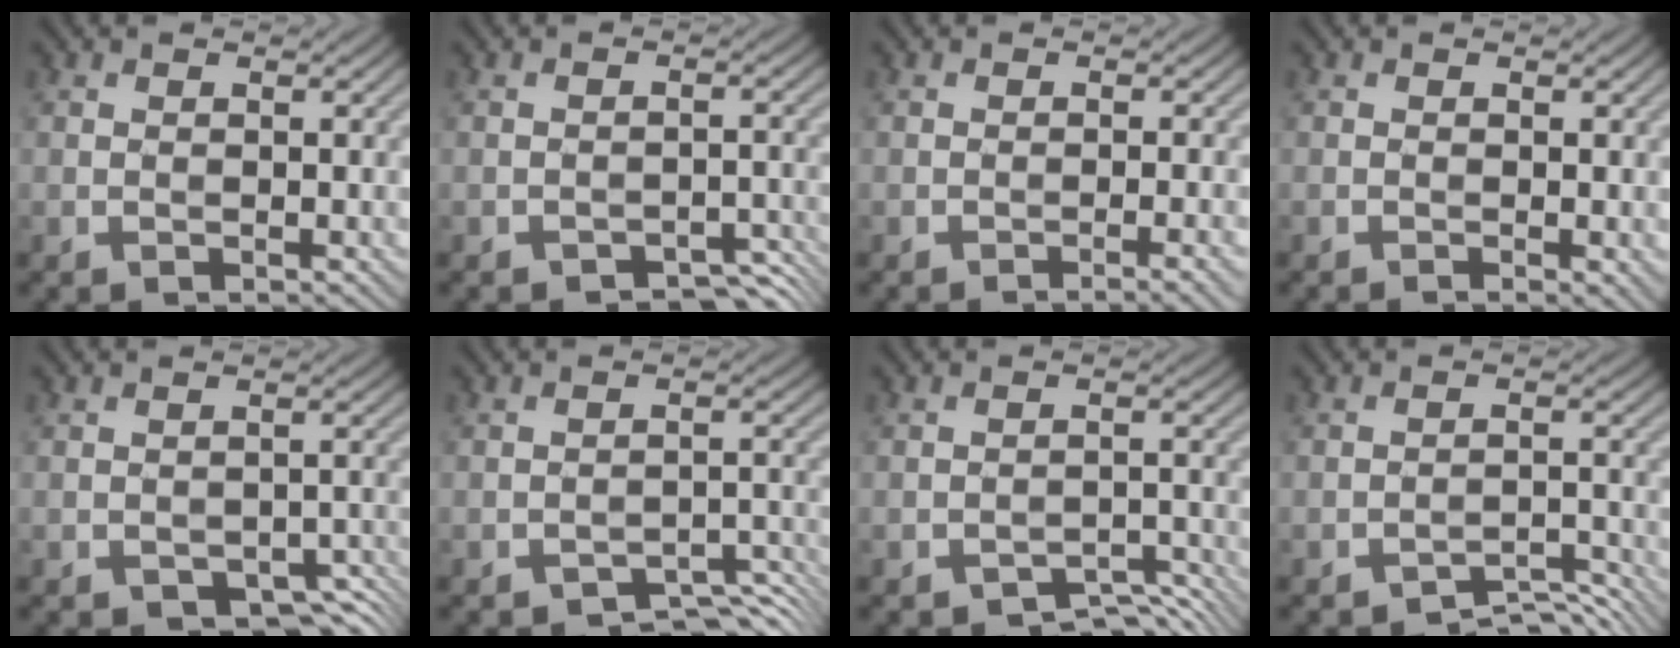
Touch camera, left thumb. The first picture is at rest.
{"total": 2.5, "force": [-2.4, 0.5, 0.6], "torque": [-0.009, 0.006, -0.033]}
{"total": 1.4, "force": [-1.0, -0.4, 0.9], "torque": [-0.014, 0.006, -0.022]}
{"total": 1.1, "force": [0.0, 0.3, 1.0], "torque": [-0.016, -0.001, -0.001]}
{"total": 2.9, "force": [-2.2, 1.3, 1.4], "torque": [-0.022, -0.006, -0.028]}
{"total": 3.9, "force": [-3.7, 0.8, 0.9], "torque": [-0.010, 0.008, -0.053]}
{"total": 3.4, "force": [-3.2, 0.8, 0.6], "torque": [-0.006, 0.004, -0.048]}
{"total": 3.7, "force": [-3.6, 0.1, 0.3], "torque": [0.002, 0.009, -0.058]}